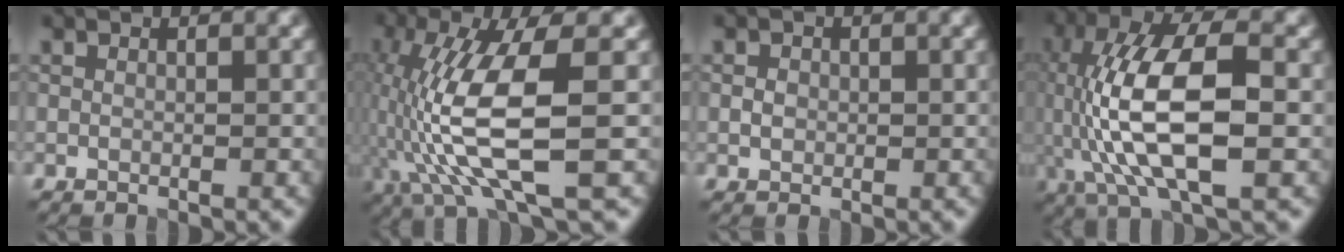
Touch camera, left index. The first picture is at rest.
{"total": 10.2, "force": [-1.8, 2.3, 9.8], "torque": [-0.203, 0.004, -0.031]}
{"total": 1.0, "force": [0.0, 0.9, 0.5], "torque": [-0.009, 0.000, -0.003]}
{"total": 12.1, "force": [-1.2, 4.4, 11.2], "torque": [-0.226, 0.016, -0.024]}